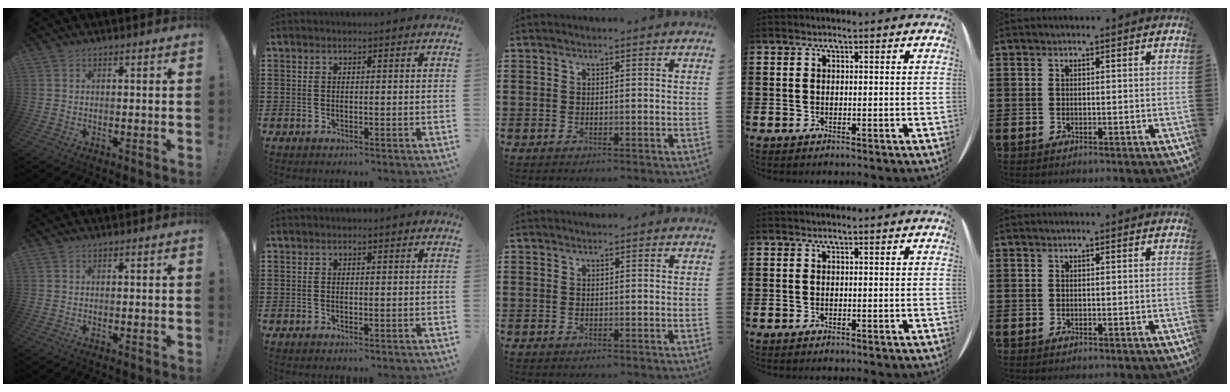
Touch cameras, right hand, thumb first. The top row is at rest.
{}